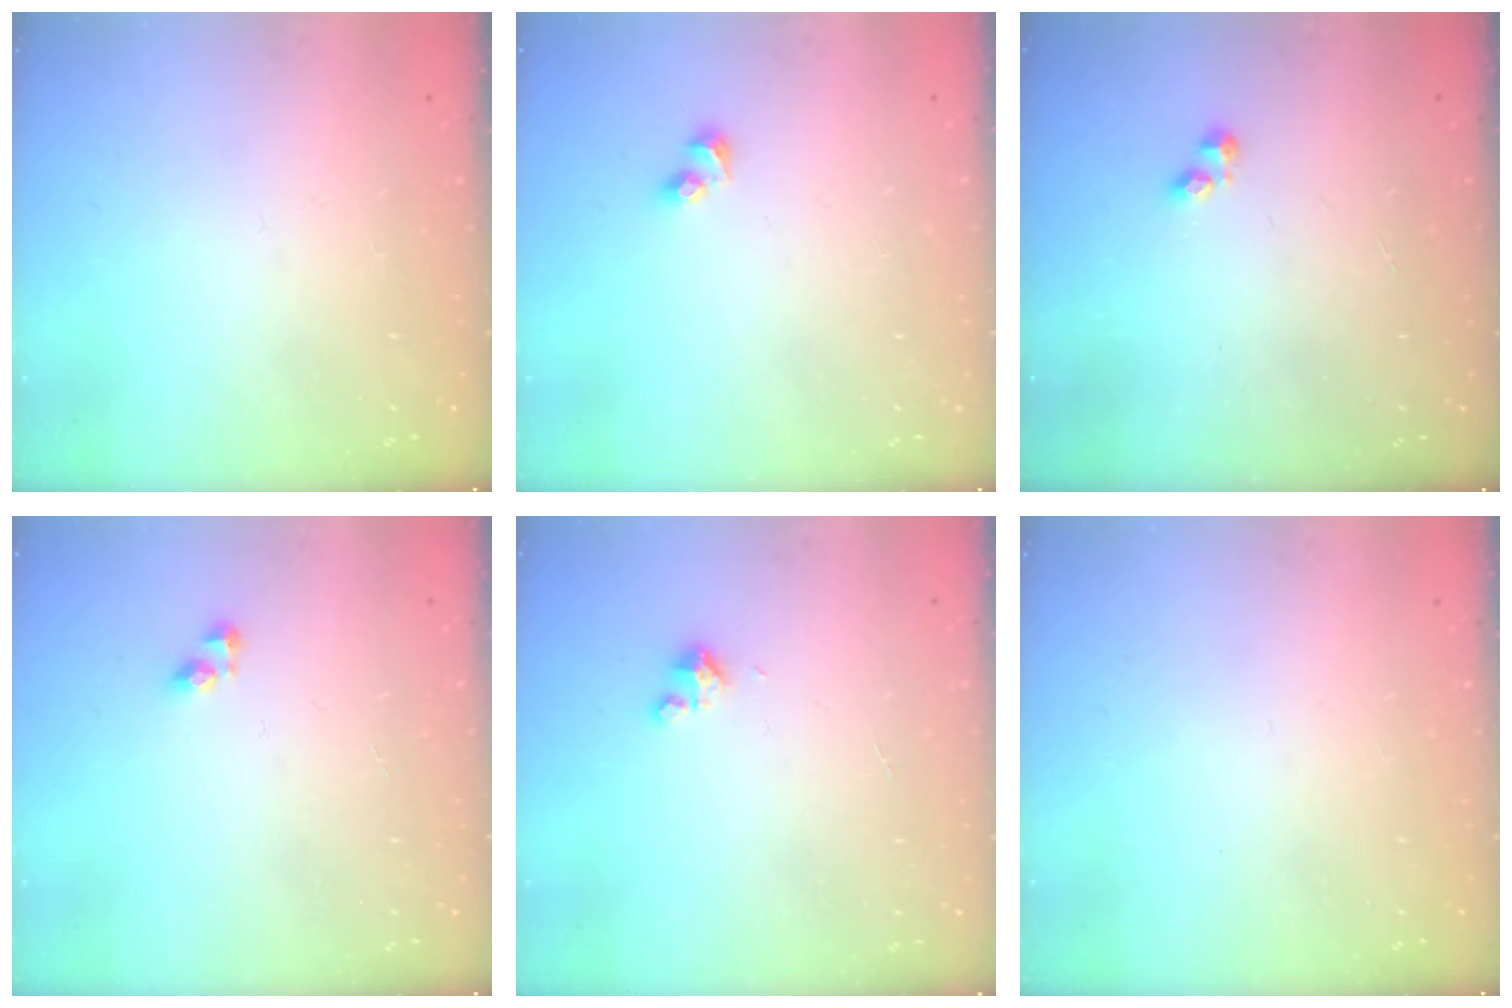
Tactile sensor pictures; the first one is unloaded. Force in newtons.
{"total": 2.4, "press": 2.2, "slide": 0.9}
{"total": 2.3, "press": 2.3, "slide": 0.4}
{"total": 3.8, "press": 3.7, "slide": 0.4}
{"total": 2.7, "press": 2.6, "slide": 0.4}
{"total": 0.0}